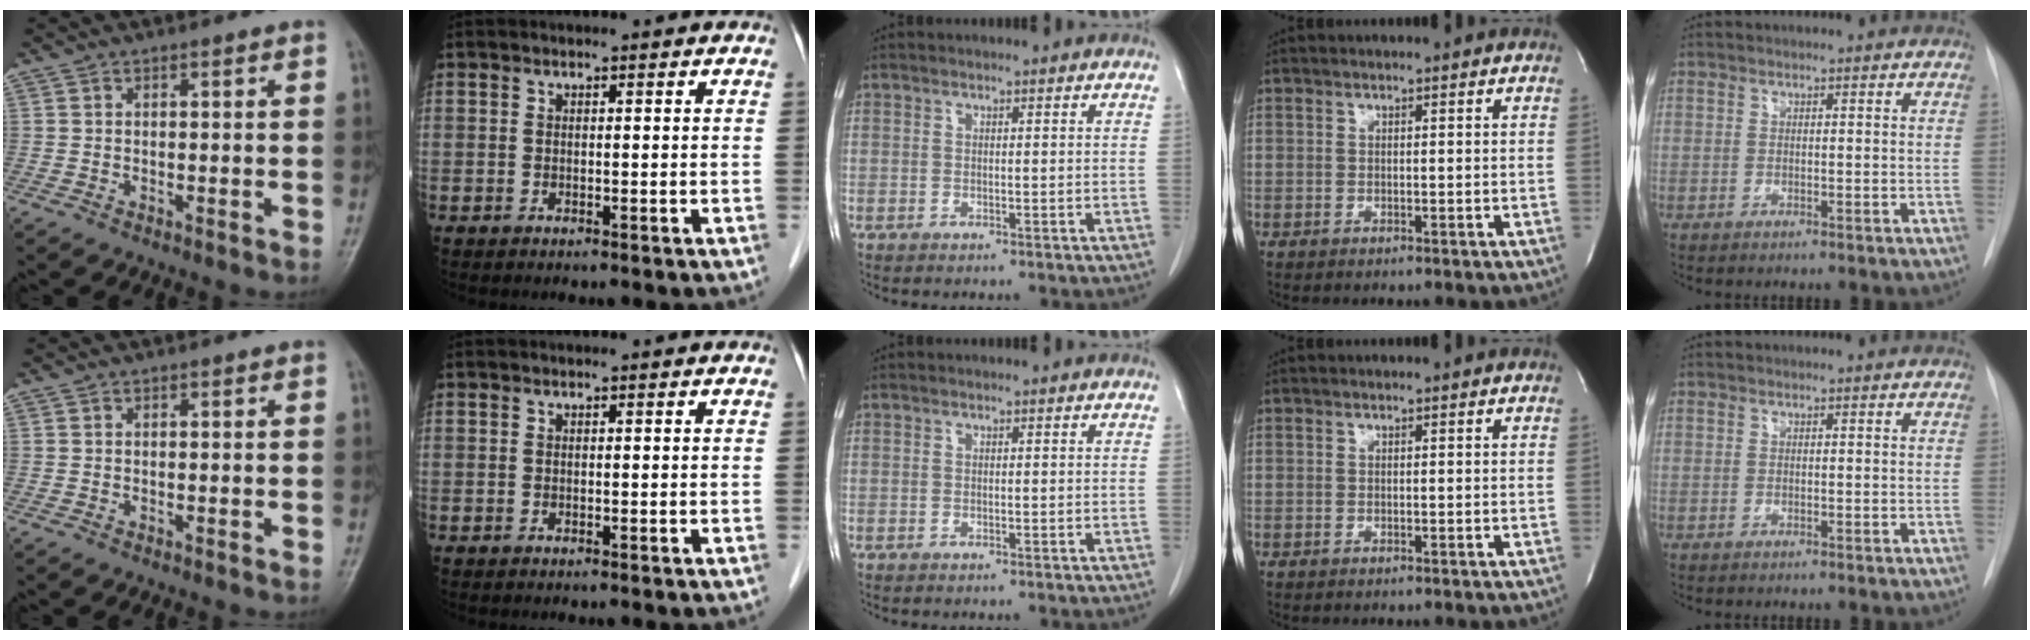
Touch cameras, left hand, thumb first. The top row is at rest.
{}